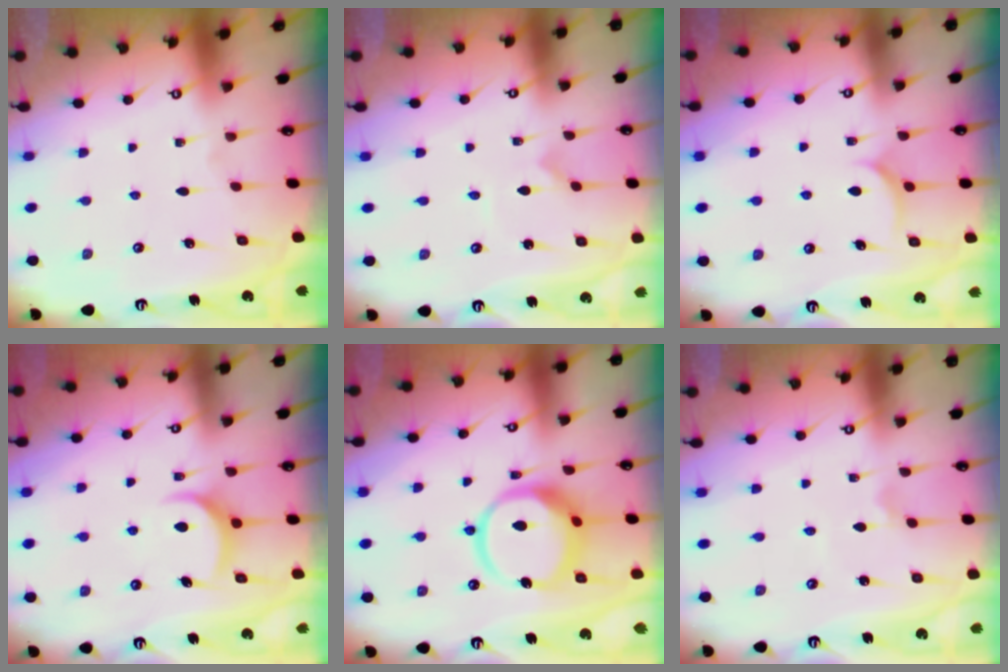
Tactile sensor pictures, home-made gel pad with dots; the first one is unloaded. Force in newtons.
{"total": 0.0}
{"total": 7.2, "press": 7.2, "slide": 0.2}
{"total": 6.8, "press": 6.8, "slide": 0.1}
{"total": 12.8, "press": 12.8, "slide": 1.5}
{"total": 2.1, "press": 2.0, "slide": 0.4}